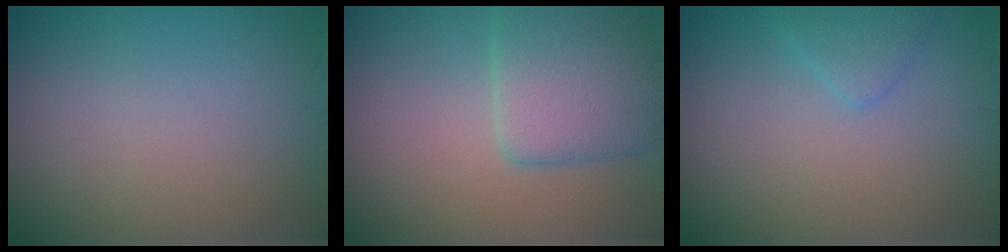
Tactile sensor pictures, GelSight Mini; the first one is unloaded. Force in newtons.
{"total": 4.6, "press": 4.6, "slide": 0.5}
{"total": 1.6, "press": 1.6, "slide": 0.1}